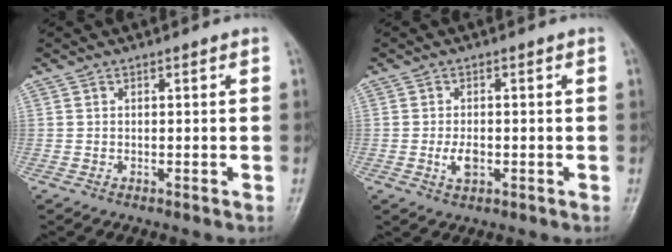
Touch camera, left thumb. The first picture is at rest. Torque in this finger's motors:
{"motor_torque": [0.43, 0.69, 0.62, 0.05, 0.01]}